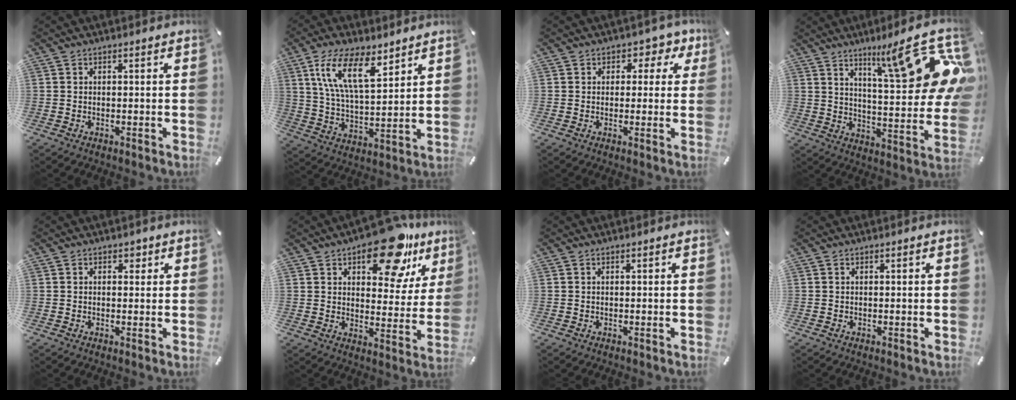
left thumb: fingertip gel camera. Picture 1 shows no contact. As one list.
[{"total": 13.4, "force": [8.3, 5.4, 9.1], "torque": [-0.203, -0.022, 0.149]}, {"total": 3.6, "force": [0.6, 3.2, 1.5], "torque": [-0.005, 0.002, 0.001]}, {"total": 21.5, "force": [11.5, 5.7, 17.3], "torque": [-0.231, -0.084, 0.170]}, {"total": 1.5, "force": [0.6, 1.3, 0.5], "torque": [0.003, 0.001, 0.006]}, {"total": 18.3, "force": [11.6, 9.0, 10.9], "torque": [-0.131, -0.069, 0.189]}, {"total": 0.0}, {"total": 0.0}]